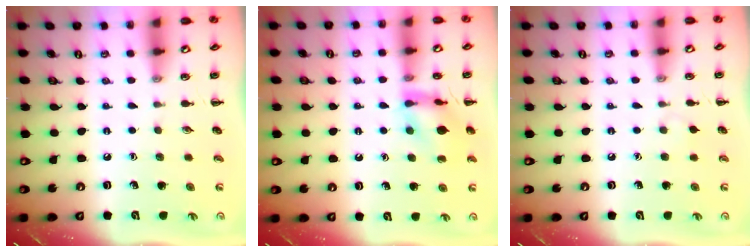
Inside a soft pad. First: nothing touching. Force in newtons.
{"total": 12.8, "press": 12.8, "slide": 1.1}
{"total": 2.6, "press": 2.4, "slide": 1.1}